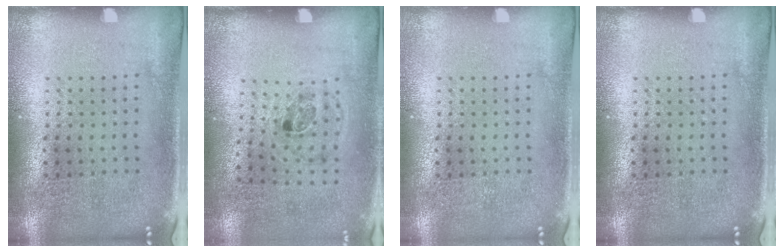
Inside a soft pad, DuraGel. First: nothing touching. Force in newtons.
{"total": 1.1, "press": 0.7, "slide": 0.9}
{"total": 0.0}
{"total": 0.0}